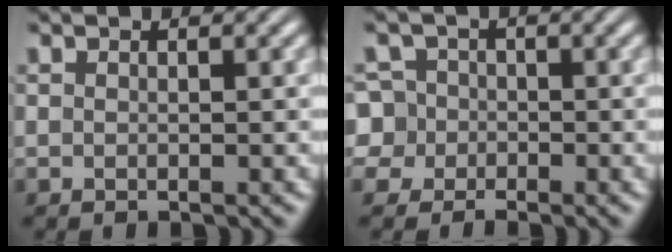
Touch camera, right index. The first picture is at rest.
{"total": 6.2, "force": [-1.6, 5.8, 1.4], "torque": [-0.050, -0.025, -0.029]}